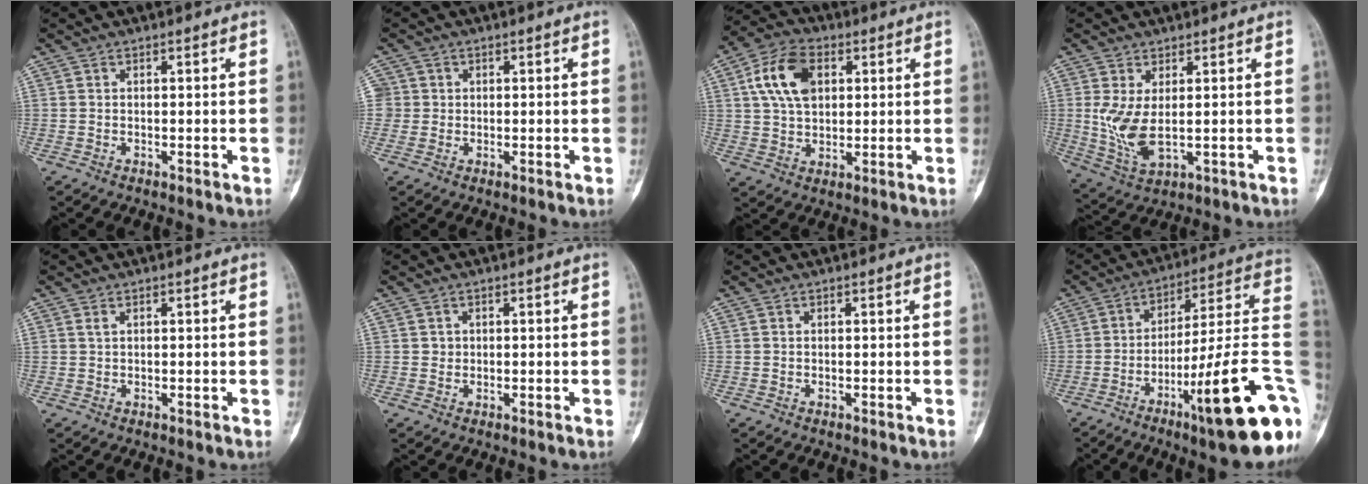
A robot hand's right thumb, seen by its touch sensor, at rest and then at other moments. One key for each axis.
{"total": 2.9, "fx": 0.3, "fy": 2.9, "fz": 0.2, "tx": 0.018, "ty": 0.005, "tz": 0.004}
{"total": 11.5, "fx": 3.3, "fy": 7.5, "fz": 8.1, "tx": -0.137, "ty": 0.007, "tz": 0.055}
{"total": 7.6, "fx": 0.2, "fy": 3.4, "fz": 6.8, "tx": -0.147, "ty": -0.013, "tz": 0.020}
{"total": 0.8, "fx": 0.4, "fy": 0.4, "fz": 0.5, "tx": -0.011, "ty": 0.003, "tz": 0.009}
{"total": 1.0, "fx": 0.2, "fy": 1.0, "fz": 0.2, "tx": 0.004, "ty": 0.002, "tz": 0.003}
{"total": 0.0}
{"total": 24.4, "fx": -8.9, "fy": 4.0, "fz": 22.4, "tx": -0.261, "ty": 0.045, "tz": -0.127}